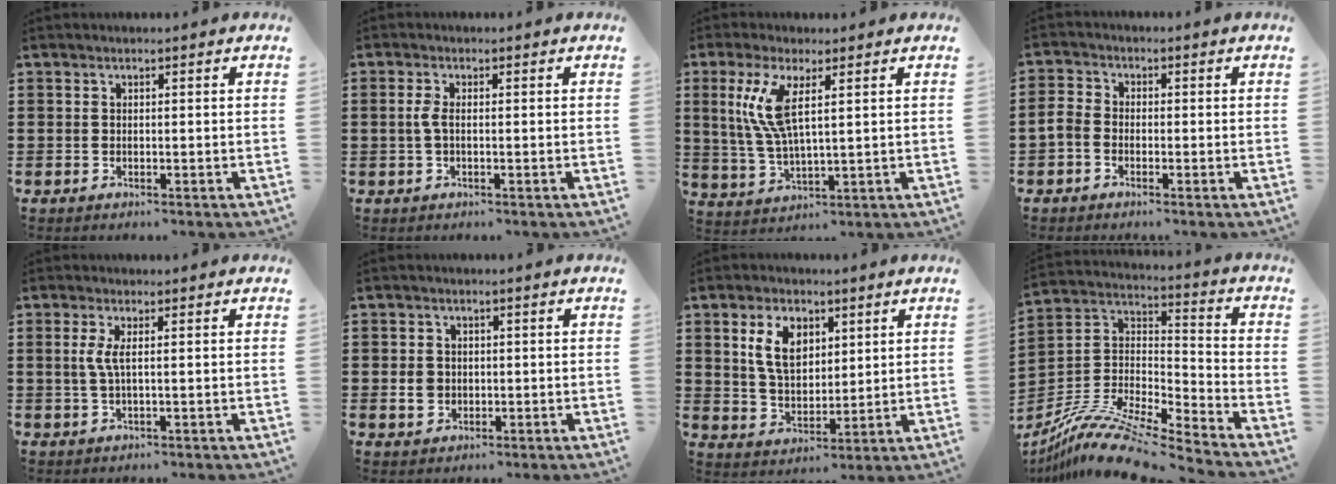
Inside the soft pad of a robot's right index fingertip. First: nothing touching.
{"total": 2.2, "force": [-0.3, 0.5, 2.1], "torque": [-0.054, -0.006, -0.011]}
{"total": 7.9, "force": [2.9, 1.7, 7.2], "torque": [-0.176, -0.012, 0.042]}
{"total": 2.5, "force": [-1.6, 1.4, 1.2], "torque": [-0.040, 0.000, -0.036]}
{"total": 2.7, "force": [0.2, 0.1, 2.7], "torque": [-0.060, -0.008, 0.000]}
{"total": 3.0, "force": [-0.3, 2.6, 1.3], "torque": [-0.032, 0.006, -0.007]}
{"total": 7.7, "force": [3.0, 4.8, 5.2], "torque": [-0.105, 0.009, 0.051]}
{"total": 12.1, "force": [-10.2, 1.8, 6.2], "torque": [-0.127, 0.016, -0.203]}